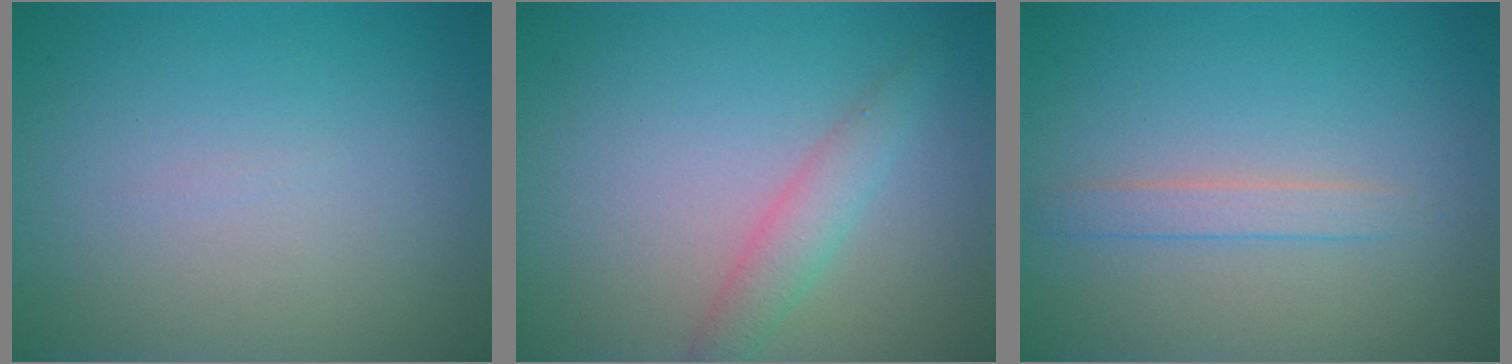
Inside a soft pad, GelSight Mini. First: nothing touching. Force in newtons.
{"total": 2.3, "press": 2.3, "slide": 0.1}
{"total": 1.6, "press": 1.6, "slide": 0.1}